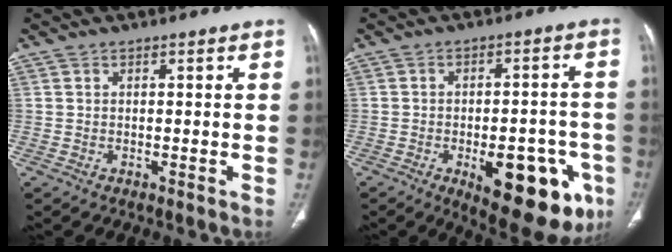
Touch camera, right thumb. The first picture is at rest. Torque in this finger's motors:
{"motor_torque": [1.56, 1.73, 0.43, -0.49, 0.31]}